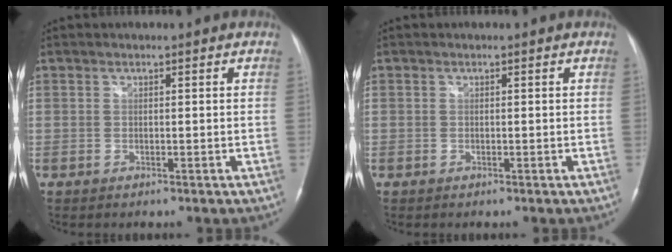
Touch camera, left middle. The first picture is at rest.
{"total": 0.0}